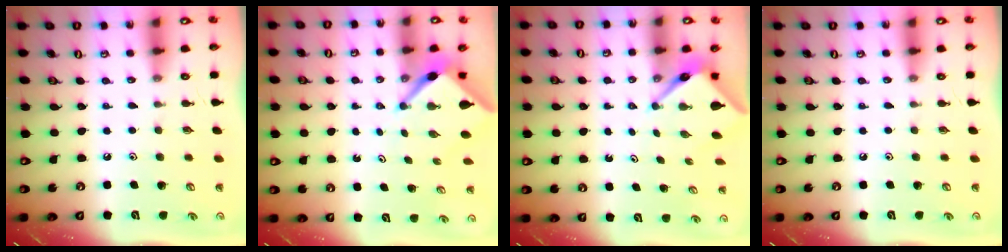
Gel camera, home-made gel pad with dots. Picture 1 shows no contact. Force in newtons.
{"total": 4.2, "press": 4.2, "slide": 0.2}
{"total": 4.3, "press": 4.3, "slide": 0.2}
{"total": 0.0}